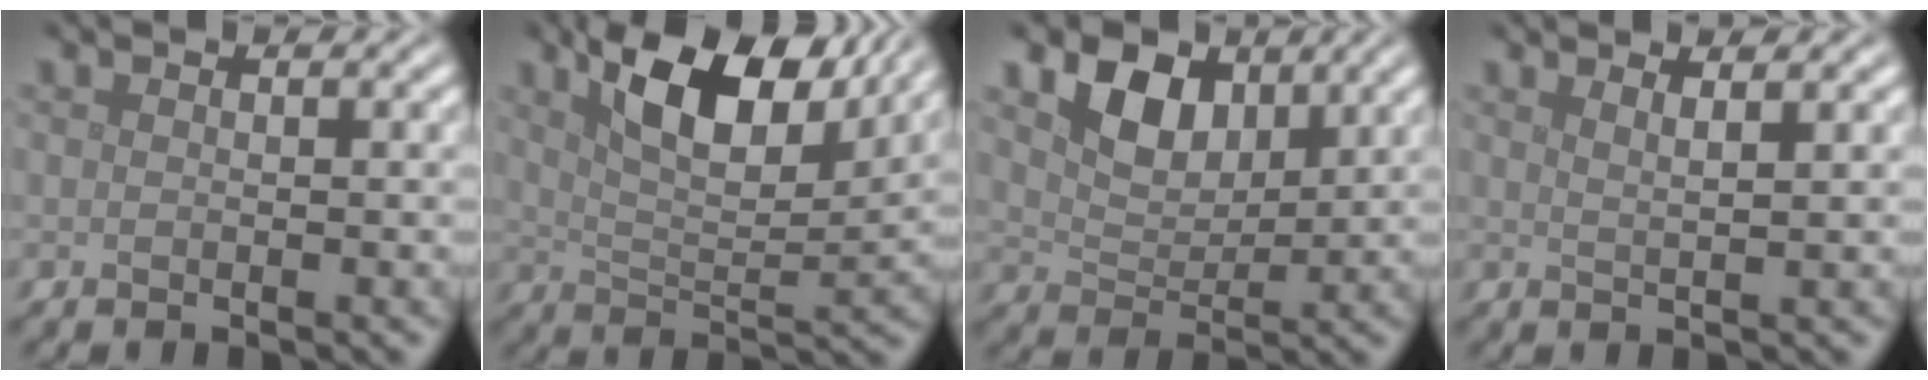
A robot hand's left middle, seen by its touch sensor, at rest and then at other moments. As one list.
[{"total": 10.4, "force": [6.1, 4.0, 7.4], "torque": [-0.129, 0.013, 0.105]}, {"total": 4.7, "force": [2.5, 3.0, 2.6], "torque": [-0.061, -0.003, 0.040]}, {"total": 2.2, "force": [1.5, 0.7, 1.5], "torque": [-0.003, 0.007, -0.002]}]